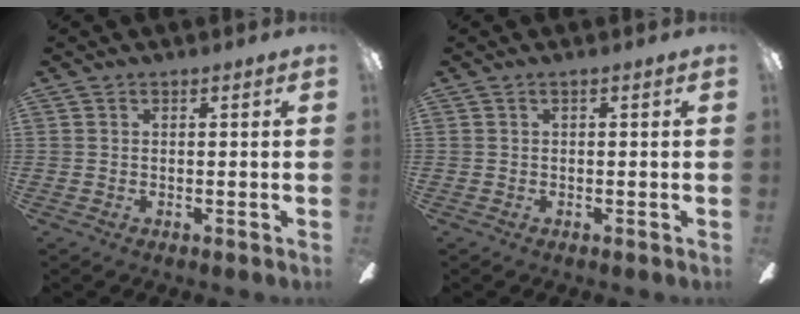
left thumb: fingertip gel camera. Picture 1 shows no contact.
{"total": 0.0}